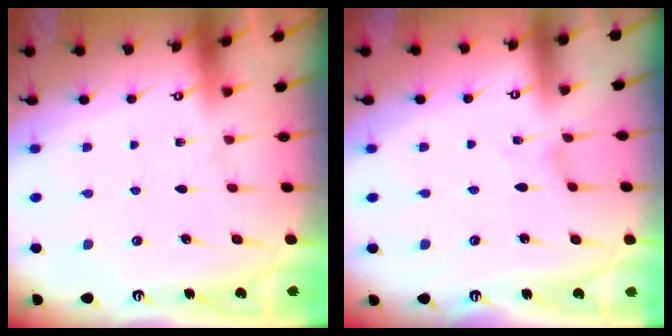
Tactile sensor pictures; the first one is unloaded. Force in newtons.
{"total": 0.0}